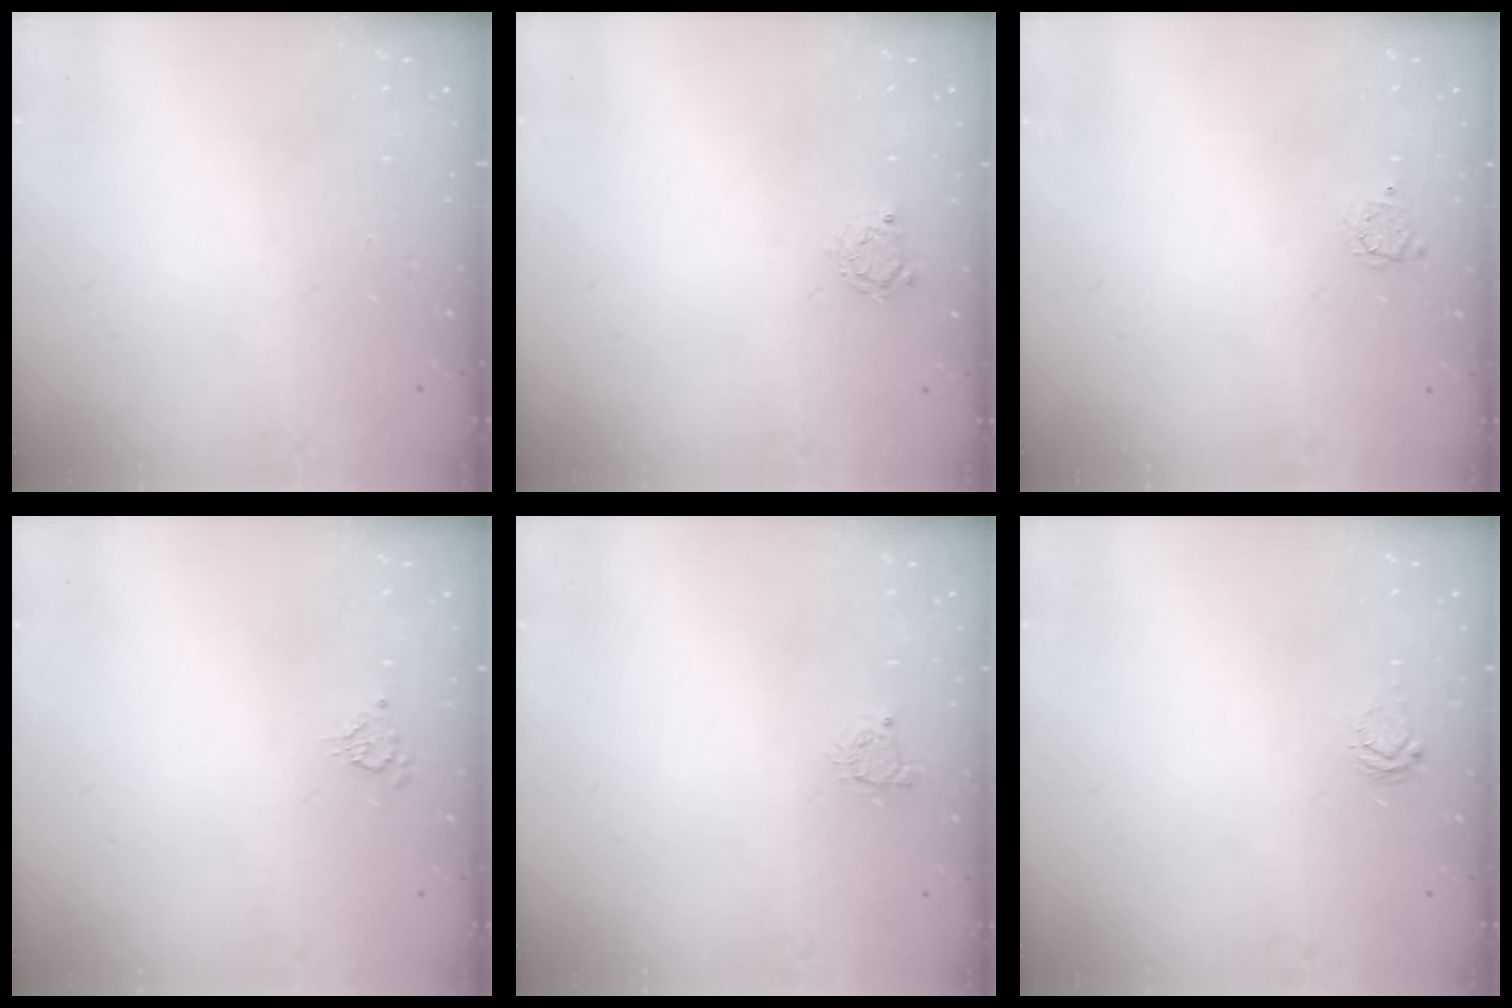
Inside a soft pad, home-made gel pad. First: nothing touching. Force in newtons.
{"total": 2.8, "press": 2.7, "slide": 0.4}
{"total": 2.7, "press": 2.7, "slide": 0.2}
{"total": 3.6, "press": 3.6, "slide": 0.4}
{"total": 2.2, "press": 2.2, "slide": 0.4}
{"total": 2.6, "press": 2.6, "slide": 0.3}